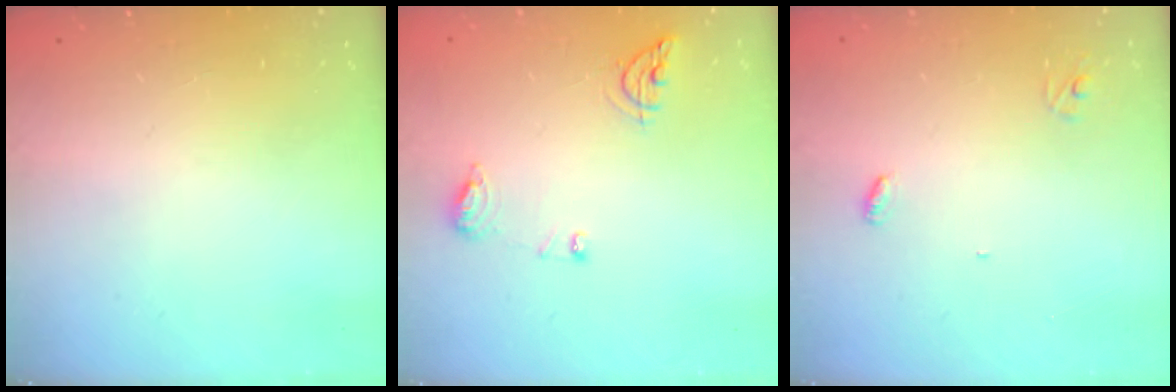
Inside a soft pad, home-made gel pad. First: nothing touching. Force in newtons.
{"total": 8.0, "press": 8.0, "slide": 0.9}
{"total": 3.2, "press": 3.2, "slide": 0.3}